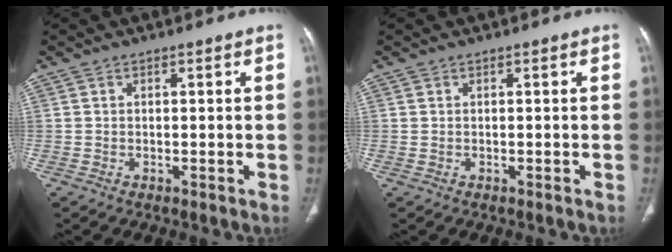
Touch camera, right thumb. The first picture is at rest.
{"total": 0.0}